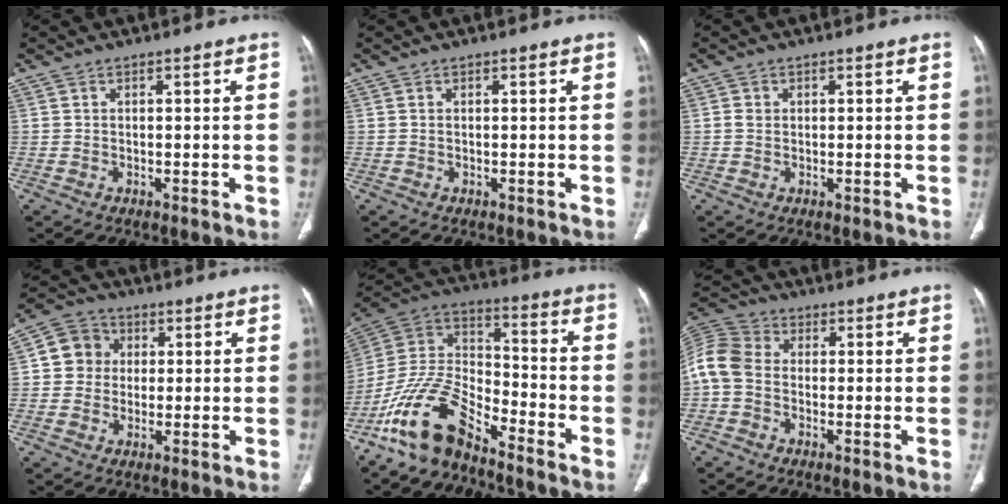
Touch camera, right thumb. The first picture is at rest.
{"total": 0.0}
{"total": 1.4, "force": [0.2, 1.2, 0.6], "torque": [-0.009, 0.001, 0.006]}
{"total": 7.1, "force": [1.0, 6.6, 2.4], "torque": [-0.014, 0.012, 0.007]}
{"total": 13.5, "force": [-10.3, 5.1, 7.0], "torque": [-0.131, 0.085, -0.205]}
{"total": 7.5, "force": [-0.7, 5.5, 5.0], "torque": [-0.106, 0.019, -0.030]}